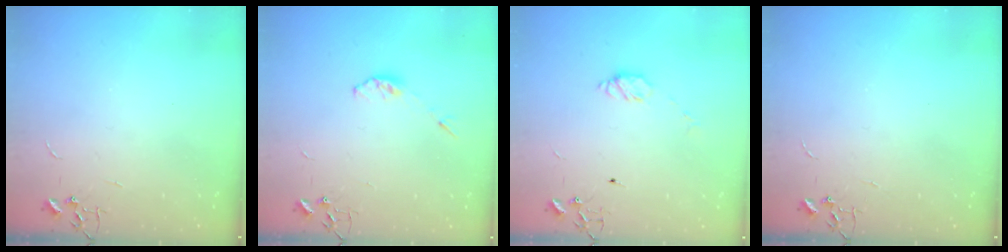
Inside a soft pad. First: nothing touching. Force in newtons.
{"total": 3.3, "press": 3.3, "slide": 0.5}
{"total": 5.6, "press": 5.6, "slide": 0.4}
{"total": 0.0}